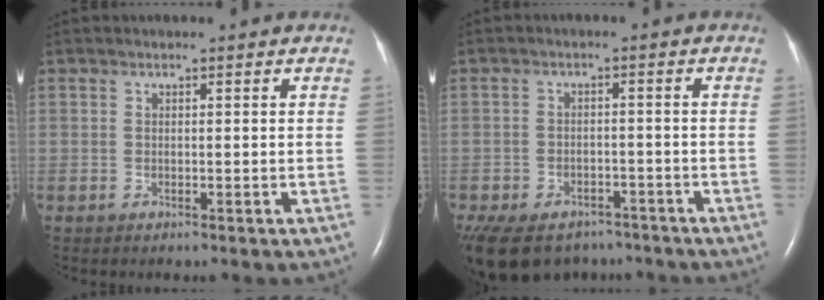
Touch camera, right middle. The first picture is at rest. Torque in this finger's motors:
{"motor_torque": [1.08, -1.06, 0.19, 0.06]}